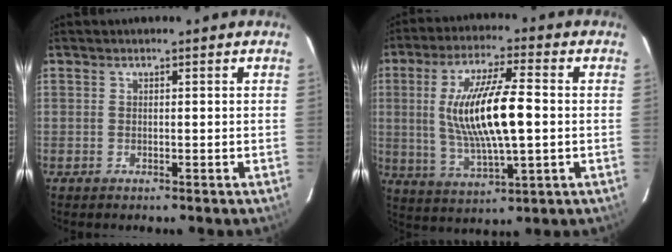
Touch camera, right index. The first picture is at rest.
{"total": 15.4, "force": [0.4, 3.7, 14.9], "torque": [-0.284, -0.002, 0.017]}